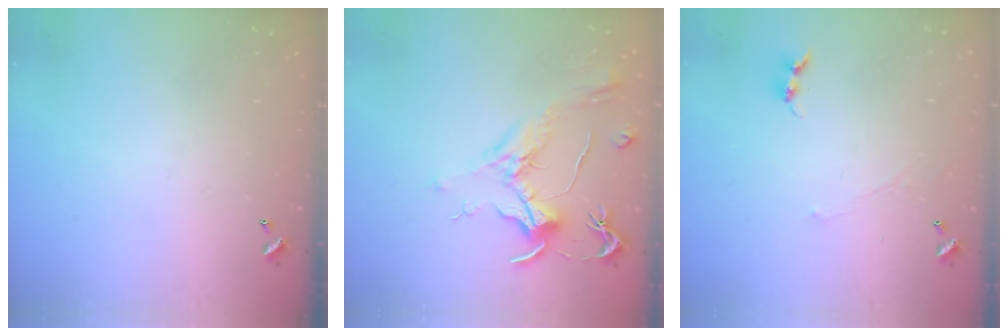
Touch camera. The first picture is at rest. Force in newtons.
{"total": 2.1, "press": 2.0, "slide": 0.8}
{"total": 1.0, "press": 0.8, "slide": 0.6}